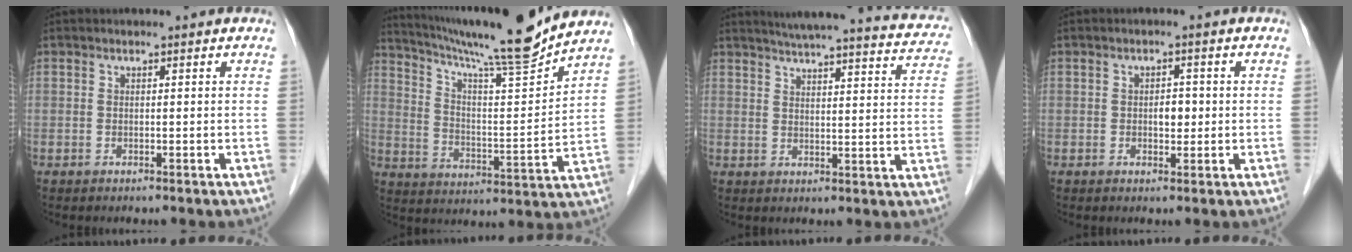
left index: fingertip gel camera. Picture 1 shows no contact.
{"total": 17.9, "force": [16.0, -1.3, 7.9], "torque": [-0.139, -0.022, 0.250]}
{"total": 22.9, "force": [21.1, 2.5, 8.5], "torque": [-0.118, -0.035, 0.246]}
{"total": 2.2, "force": [-0.1, 1.3, 1.7], "torque": [-0.025, 0.003, 0.000]}